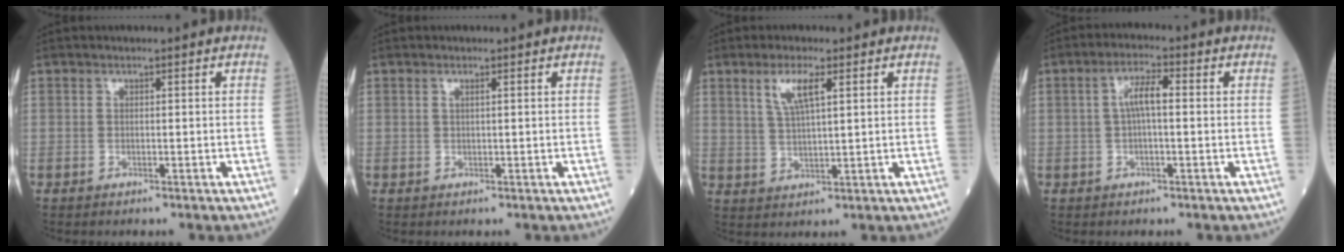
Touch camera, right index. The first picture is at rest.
{"total": 0.6, "force": [0.3, 0.0, 0.5], "torque": [-0.014, 0.002, 0.005]}
{"total": 5.2, "force": [2.5, 0.8, 4.5], "torque": [-0.094, 0.002, 0.051]}
{"total": 4.3, "force": [0.4, 0.9, 4.2], "torque": [-0.080, 0.013, 0.004]}